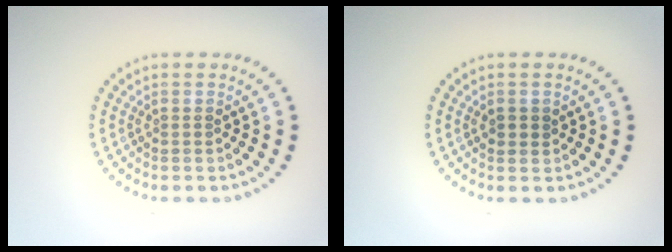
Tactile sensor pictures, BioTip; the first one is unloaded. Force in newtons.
{"total": 1.2, "press": 1.1, "slide": 0.4}